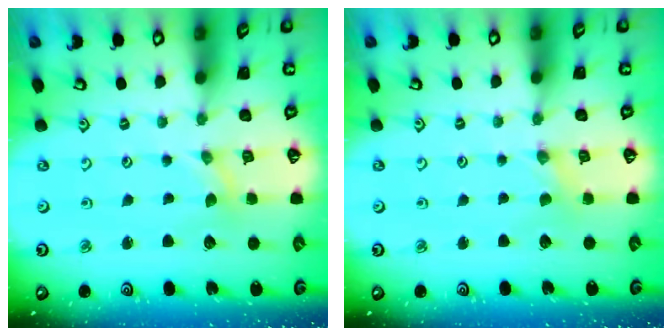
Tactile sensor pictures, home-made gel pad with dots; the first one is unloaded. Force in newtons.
{"total": 0.0}